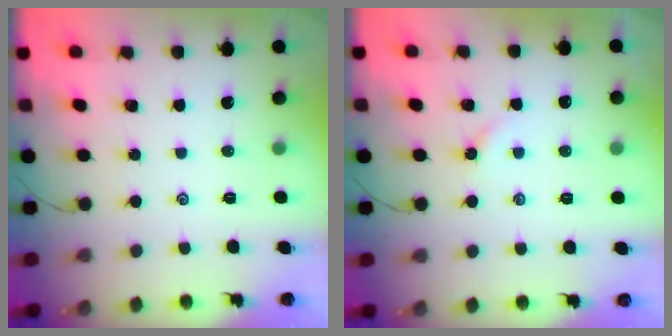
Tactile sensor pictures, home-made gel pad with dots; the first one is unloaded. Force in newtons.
{"total": 2.3, "press": 2.3, "slide": 0.5}